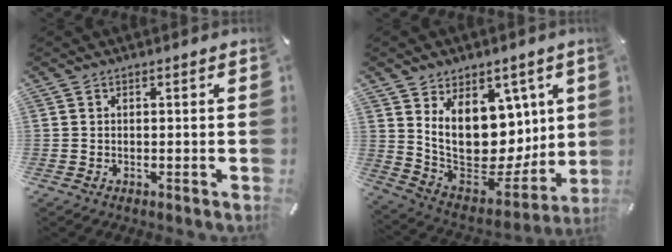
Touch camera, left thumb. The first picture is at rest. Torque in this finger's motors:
{"motor_torque": [2.96, 2.05, 1.20, -0.74, 0.61]}